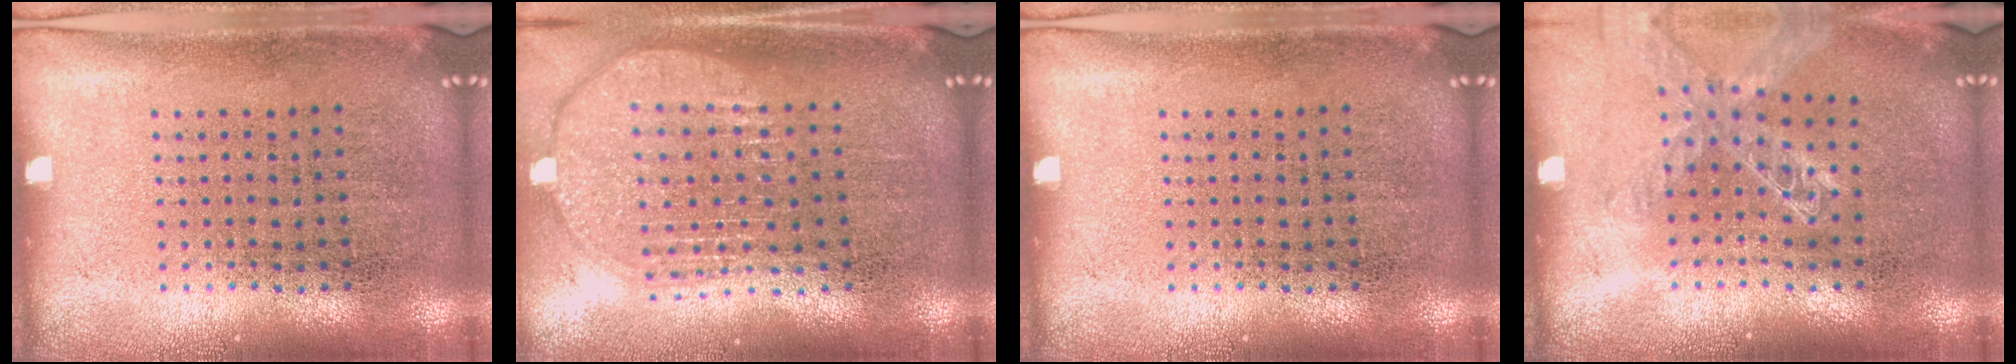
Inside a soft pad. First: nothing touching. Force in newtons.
{"total": 2.0, "press": 1.6, "slide": 1.1}
{"total": 0.0}
{"total": 1.4, "press": 1.4, "slide": 0.1}